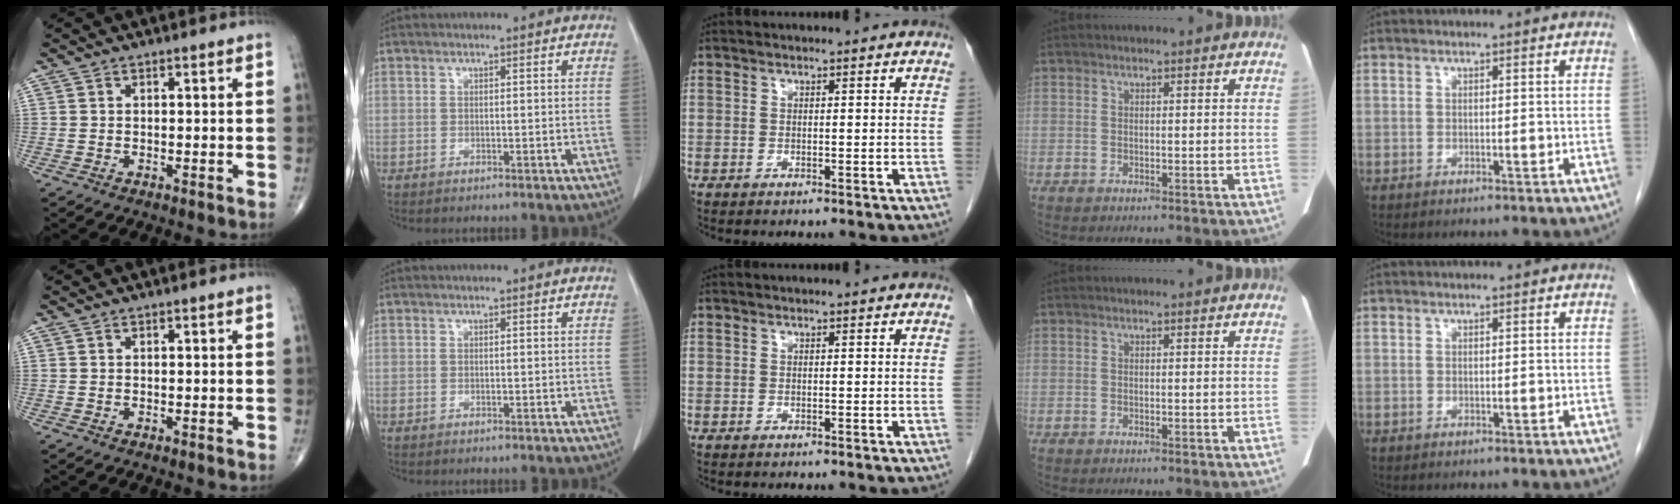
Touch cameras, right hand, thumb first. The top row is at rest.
{}